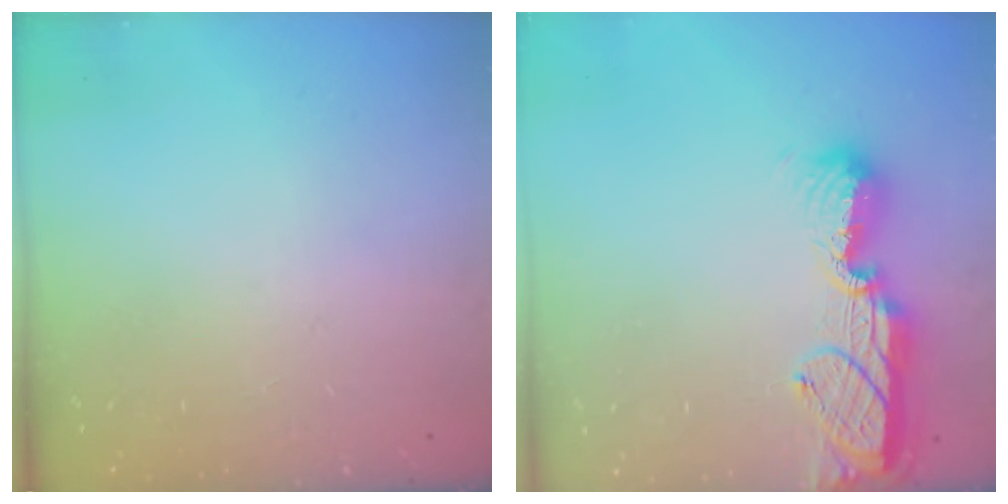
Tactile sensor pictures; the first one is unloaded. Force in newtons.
{"total": 12.5, "press": 12.4, "slide": 1.0}